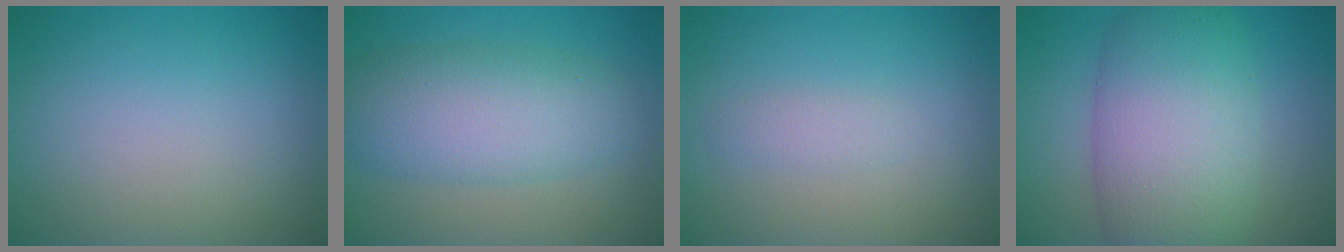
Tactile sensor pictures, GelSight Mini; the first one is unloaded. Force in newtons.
{"total": 6.6, "press": 6.6, "slide": 0.2}
{"total": 1.1, "press": 1.1, "slide": 0.1}
{"total": 10.3, "press": 10.3, "slide": 0.5}